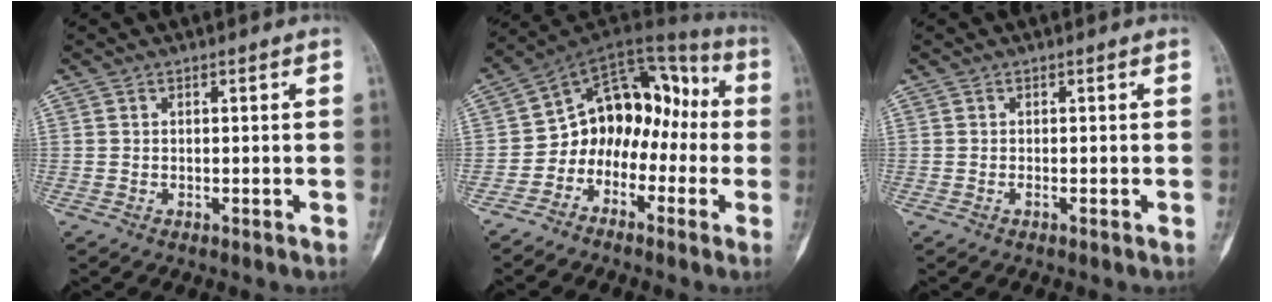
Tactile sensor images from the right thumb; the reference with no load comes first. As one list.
[{"total": 14.4, "force": [-3.3, 10.8, 9.0], "torque": [-0.080, 0.092, -0.071]}, {"total": 0.6, "force": [-0.3, 0.0, 0.5], "torque": [-0.007, -0.001, -0.006]}]